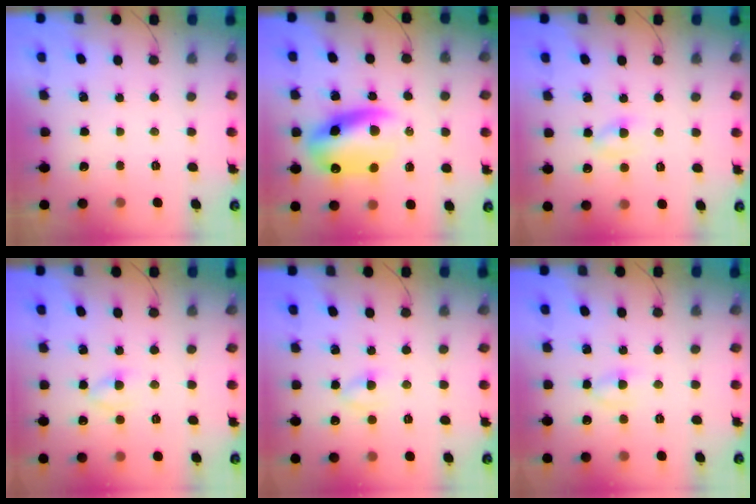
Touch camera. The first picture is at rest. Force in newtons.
{"total": 13.7, "press": 13.2, "slide": 3.7}
{"total": 2.2, "press": 2.1, "slide": 0.9}
{"total": 2.9, "press": 2.7, "slide": 1.2}
{"total": 3.0, "press": 2.8, "slide": 1.2}
{"total": 4.6, "press": 4.3, "slide": 1.5}